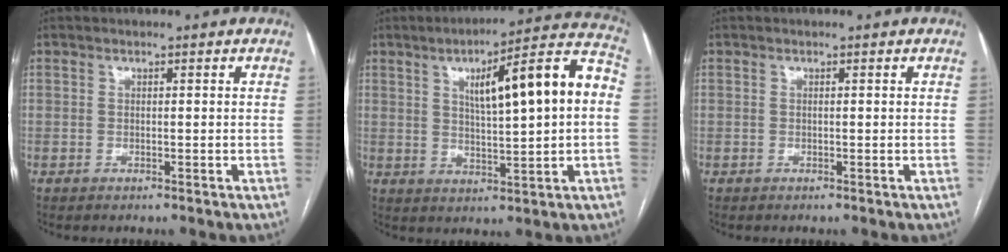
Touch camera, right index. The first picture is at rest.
{"total": 15.8, "force": [2.7, 2.1, 15.4], "torque": [-0.222, 0.036, 0.041]}
{"total": 0.0}